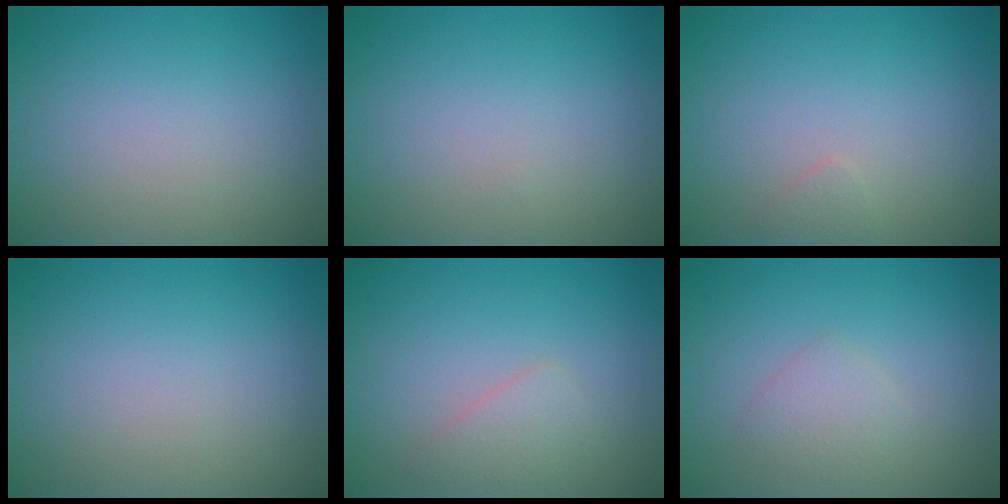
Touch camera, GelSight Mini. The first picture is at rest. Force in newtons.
{"total": 0.0}
{"total": 0.7, "press": 0.7, "slide": 0.0}
{"total": 0.0}
{"total": 1.7, "press": 1.7, "slide": 0.1}
{"total": 1.6, "press": 1.6, "slide": 0.1}